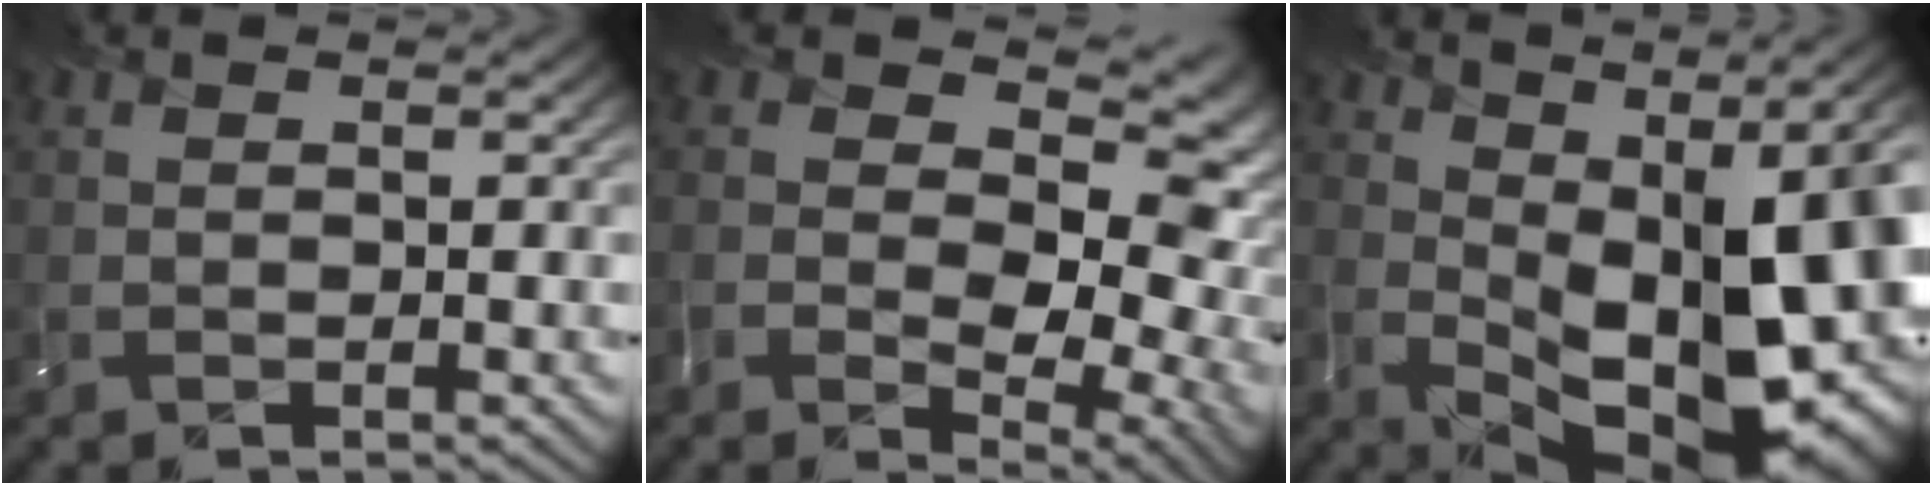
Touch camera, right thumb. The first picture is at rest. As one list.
[{"total": 12.2, "force": [-1.2, 7.3, 9.6], "torque": [-0.139, -0.023, 0.000]}, {"total": 15.5, "force": [1.2, 6.3, 14.1], "torque": [-0.198, -0.011, 0.045]}]